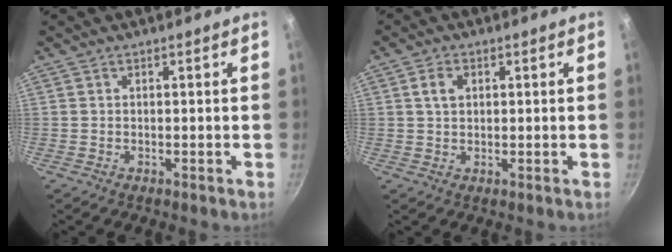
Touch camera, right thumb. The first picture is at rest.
{"total": 3.1, "force": [1.0, 2.2, 2.0], "torque": [-0.029, 0.003, 0.016]}